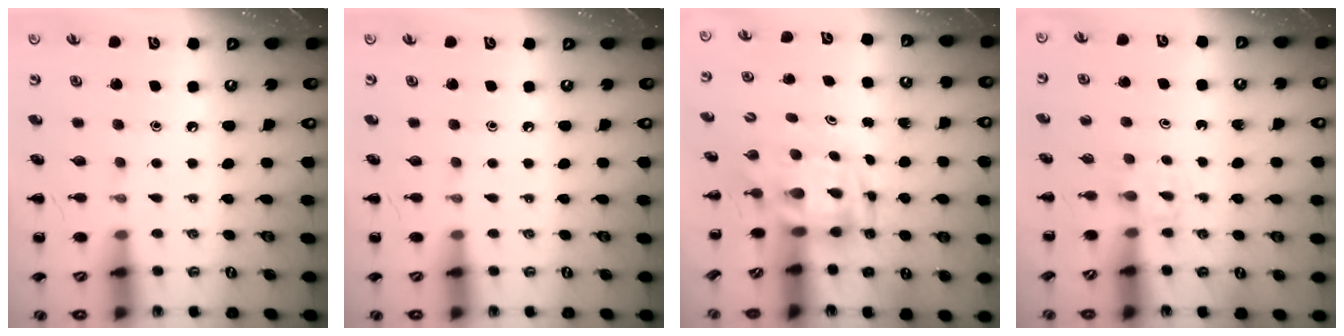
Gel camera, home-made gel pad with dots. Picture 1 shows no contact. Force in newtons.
{"total": 0.0}
{"total": 3.9, "press": 3.8, "slide": 0.7}
{"total": 2.3, "press": 2.1, "slide": 0.8}